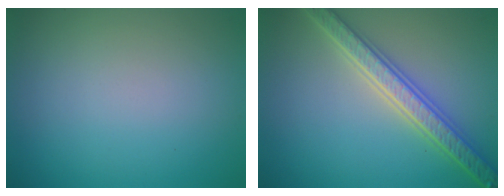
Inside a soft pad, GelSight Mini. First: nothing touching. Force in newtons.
{"total": 5.4, "press": 5.3, "slide": 1.1}